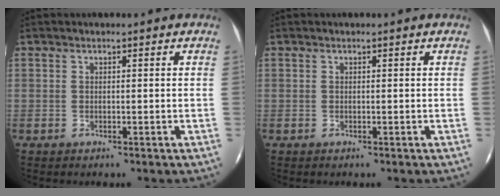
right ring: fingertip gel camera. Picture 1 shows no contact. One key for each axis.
{"total": 0.0}